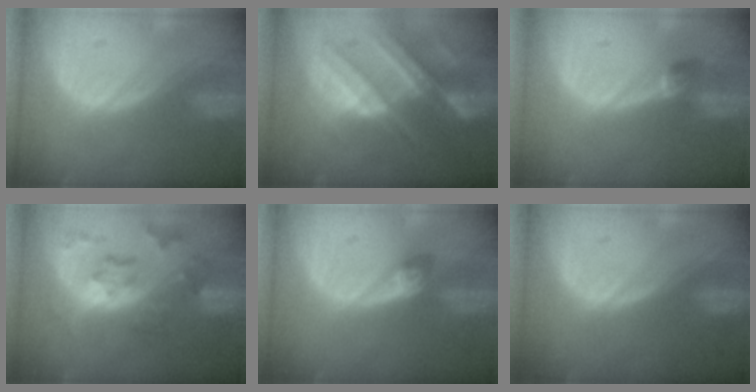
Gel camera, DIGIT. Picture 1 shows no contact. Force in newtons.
{"total": 10.8, "press": 9.6, "slide": 4.9}
{"total": 2.7, "press": 2.6, "slide": 0.5}
{"total": 8.0, "press": 7.0, "slide": 3.9}
{"total": 3.0, "press": 2.6, "slide": 1.5}
{"total": 0.0}